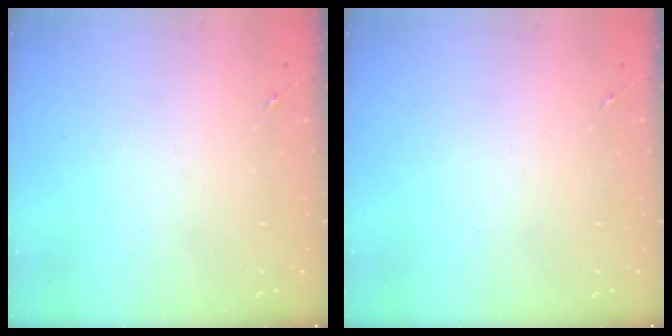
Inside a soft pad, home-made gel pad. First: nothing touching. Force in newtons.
{"total": 0.0}